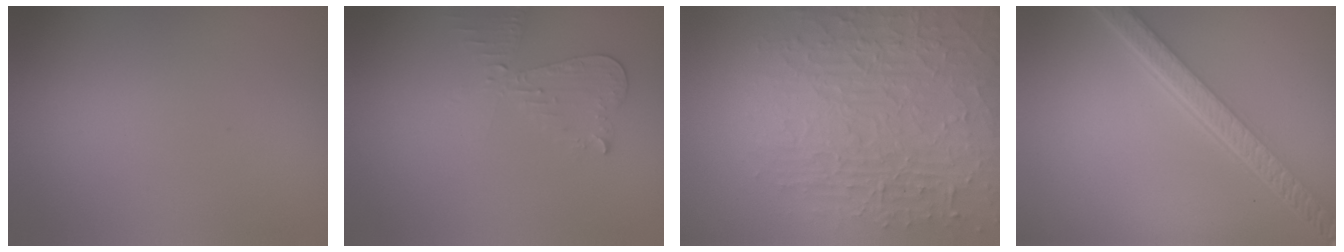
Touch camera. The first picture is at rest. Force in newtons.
{"total": 2.2, "press": 2.2, "slide": 0.2}
{"total": 8.9, "press": 6.2, "slide": 6.4}
{"total": 5.6, "press": 4.2, "slide": 3.8}